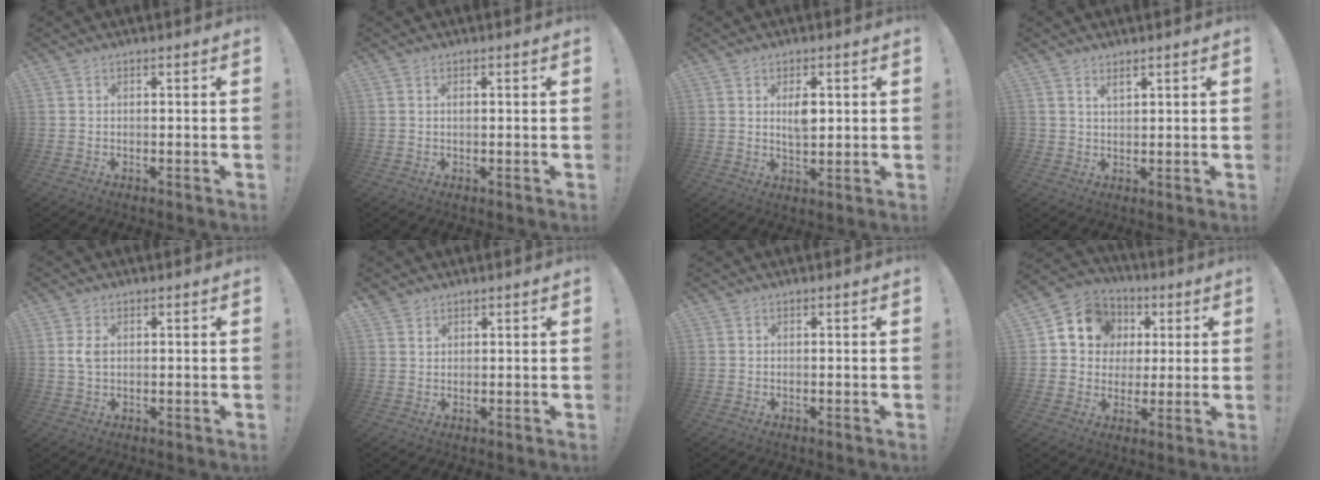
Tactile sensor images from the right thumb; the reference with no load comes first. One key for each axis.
{"total": 0.7, "fx": 0.1, "fy": 0.4, "fz": 0.5, "tx": -0.012, "ty": 0.002, "tz": 0.002}
{"total": 5.3, "fx": 1.2, "fy": 3.0, "fz": 4.2, "tx": -0.049, "ty": -0.008, "tz": 0.013}
{"total": 2.1, "fx": 1.6, "fy": 0.9, "fz": 1.0, "tx": -0.006, "ty": -0.011, "tz": 0.027}
{"total": 3.3, "fx": 0.7, "fy": 1.9, "fz": 2.6, "tx": -0.050, "ty": -0.001, "tz": 0.010}
{"total": 2.4, "fx": 1.9, "fy": 1.6, "fz": 0.3, "tx": 0.005, "ty": -0.015, "tz": 0.032}
{"total": 0.0}
{"total": 12.4, "fx": 3.5, "fy": 11.0, "fz": 4.6, "tx": -0.063, "ty": -0.010, "tz": 0.075}